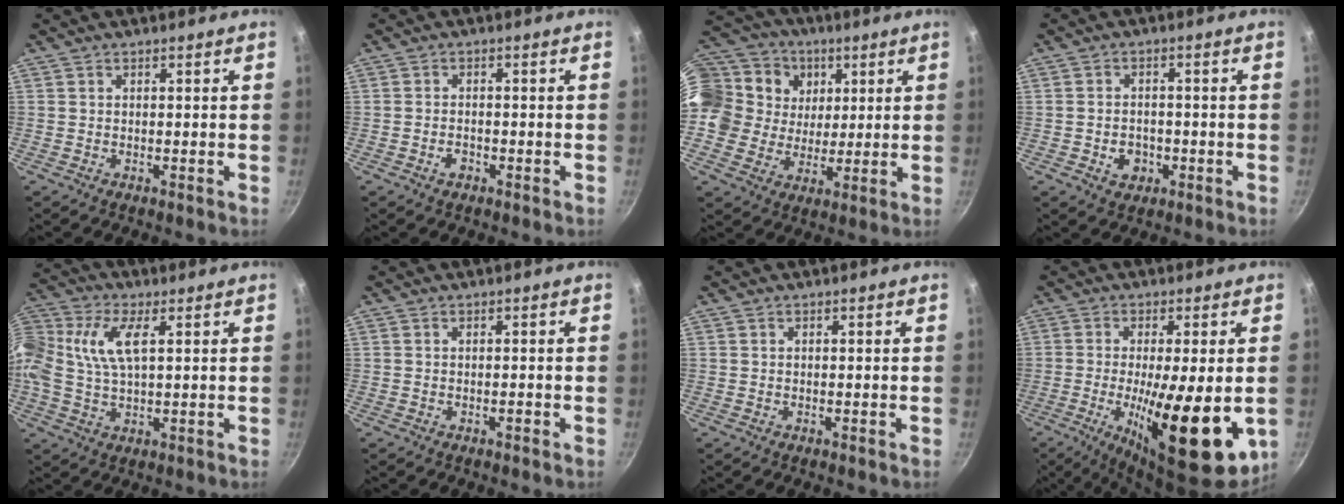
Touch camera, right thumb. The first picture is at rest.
{"total": 2.0, "force": [-1.1, 1.2, 1.1], "torque": [-0.019, 0.012, -0.019]}
{"total": 20.2, "force": [7.0, 16.6, 9.1], "torque": [-0.174, 0.003, 0.122]}
{"total": 4.5, "force": [-1.5, 3.6, 2.3], "torque": [-0.026, 0.013, -0.019]}
{"total": 15.9, "force": [3.8, 9.0, 12.6], "torque": [-0.283, 0.023, 0.060]}
{"total": 0.5, "force": [-0.3, 0.1, 0.4], "torque": [-0.007, 0.005, -0.005]}
{"total": 0.0}
{"total": 18.8, "force": [-3.6, 5.5, 17.6], "torque": [-0.265, -0.012, -0.050]}